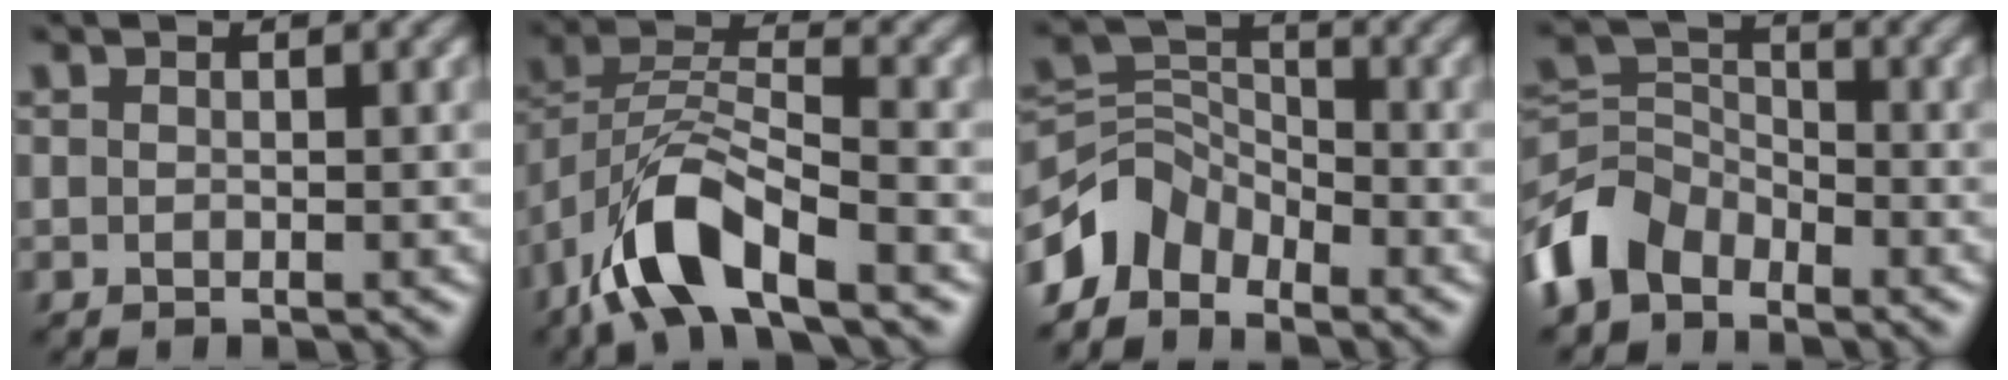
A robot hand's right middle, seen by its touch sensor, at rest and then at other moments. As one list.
[{"total": 8.2, "force": [-5.1, 2.8, 5.7], "torque": [-0.108, 0.008, -0.103]}, {"total": 4.4, "force": [-3.4, 2.6, 1.1], "torque": [-0.023, 0.006, -0.078]}, {"total": 5.9, "force": [-3.7, 3.8, 2.6], "torque": [-0.059, 0.003, -0.088]}]